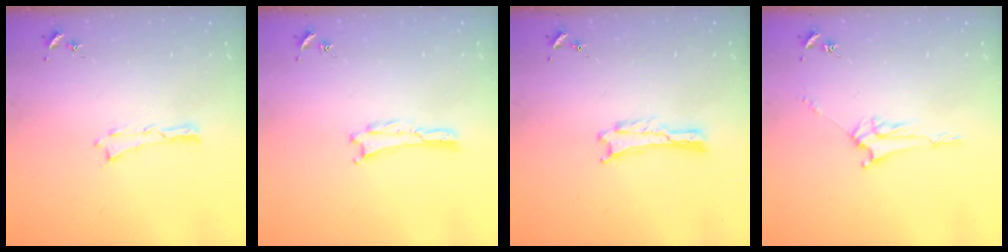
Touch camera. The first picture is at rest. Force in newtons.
{"total": 0.0}
{"total": 0.0}
{"total": 3.0, "press": 3.0, "slide": 0.3}